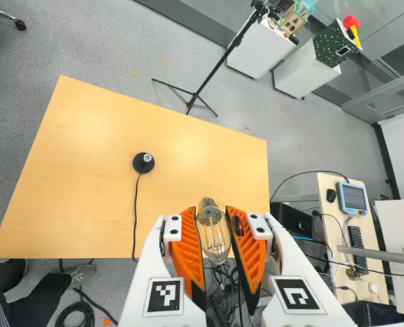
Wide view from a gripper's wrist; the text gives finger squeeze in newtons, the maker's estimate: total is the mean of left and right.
{"total": 18.8, "left": 20.8, "right": 16.7}